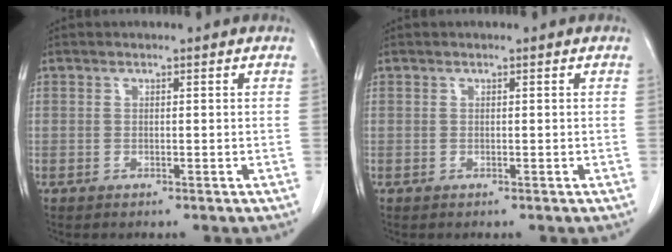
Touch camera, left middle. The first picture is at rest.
{"total": 0.0}